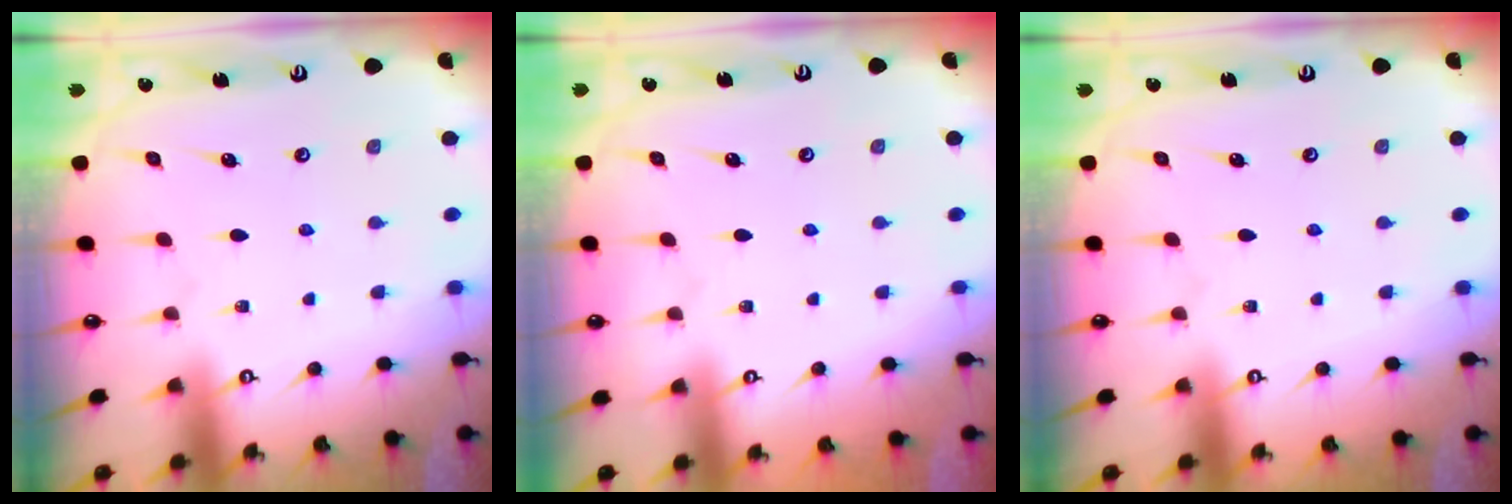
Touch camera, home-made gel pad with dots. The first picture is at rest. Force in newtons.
{"total": 0.0}
{"total": 0.0}